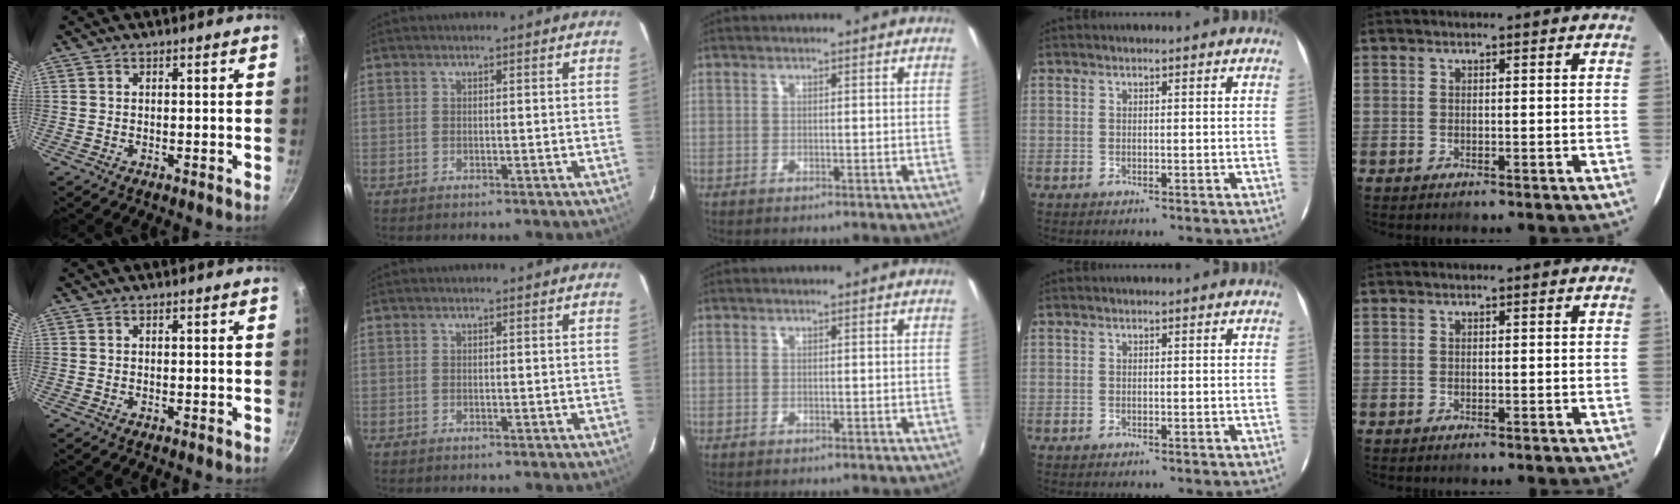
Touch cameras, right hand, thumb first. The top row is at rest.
{}